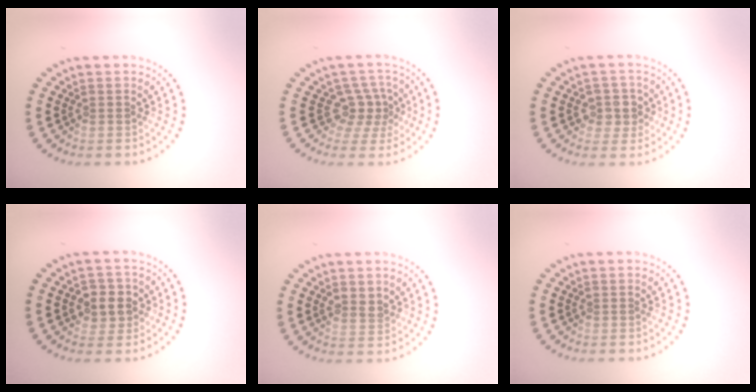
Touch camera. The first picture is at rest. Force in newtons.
{"total": 2.8, "press": 2.0, "slide": 2.0}
{"total": 2.2, "press": 2.1, "slide": 0.7}
{"total": 2.8, "press": 2.6, "slide": 1.0}
{"total": 1.7, "press": 1.6, "slide": 0.7}
{"total": 0.0}